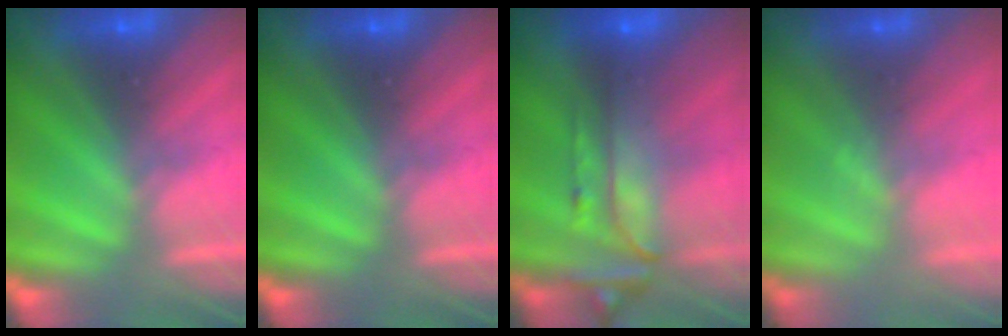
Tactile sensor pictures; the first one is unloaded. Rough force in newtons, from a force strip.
{"total": 0.0}
{"total": 6.8}
{"total": 2.2}